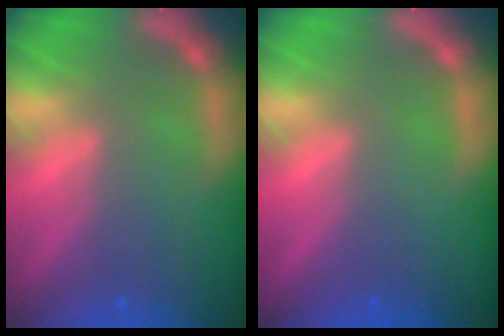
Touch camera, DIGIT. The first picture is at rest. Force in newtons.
{"total": 0.0}